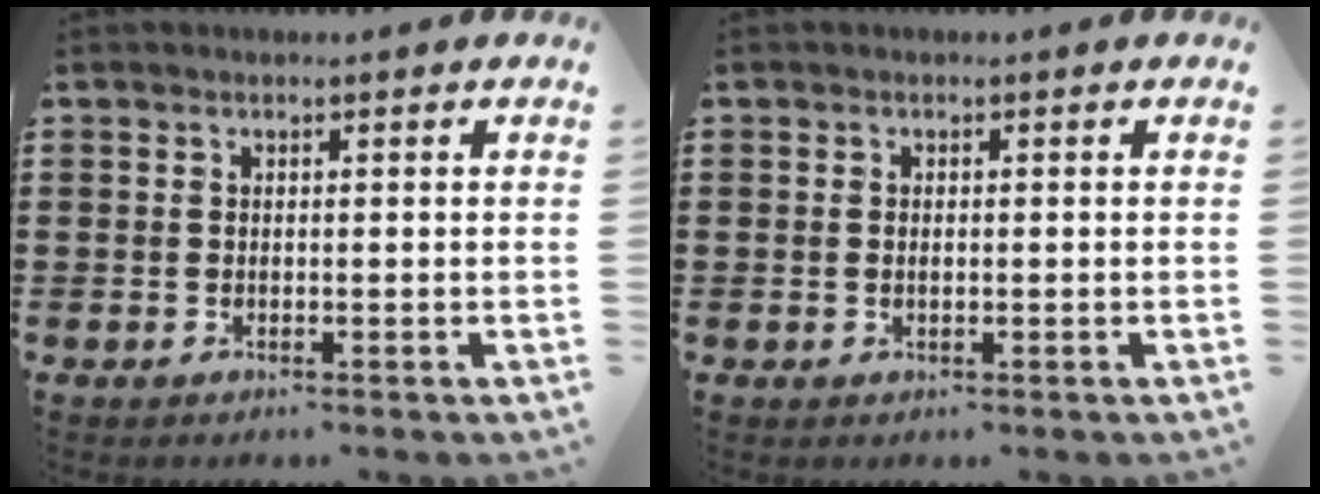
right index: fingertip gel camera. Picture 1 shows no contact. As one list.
[{"total": 0.6, "force": [0.0, 0.3, 0.5], "torque": [-0.011, -0.001, 0.000]}]